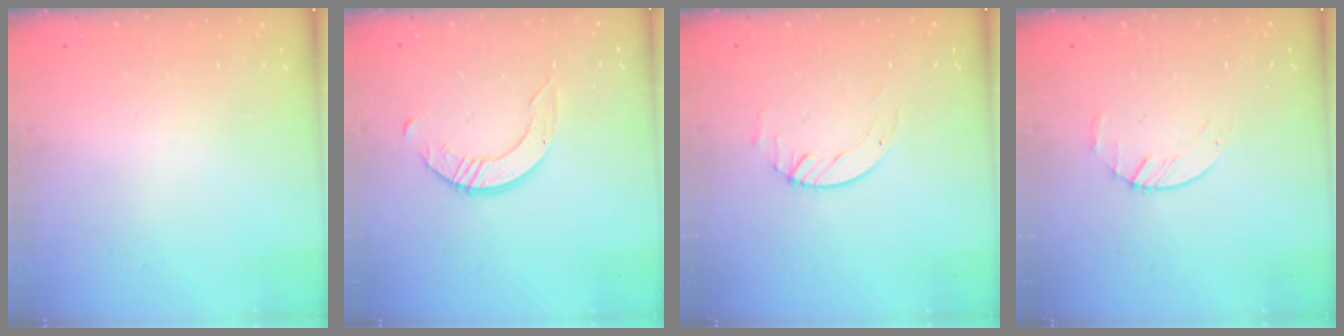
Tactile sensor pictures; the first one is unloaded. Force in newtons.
{"total": 4.5, "press": 4.5, "slide": 0.3}
{"total": 2.0, "press": 2.0, "slide": 0.2}
{"total": 2.2, "press": 2.2, "slide": 0.3}